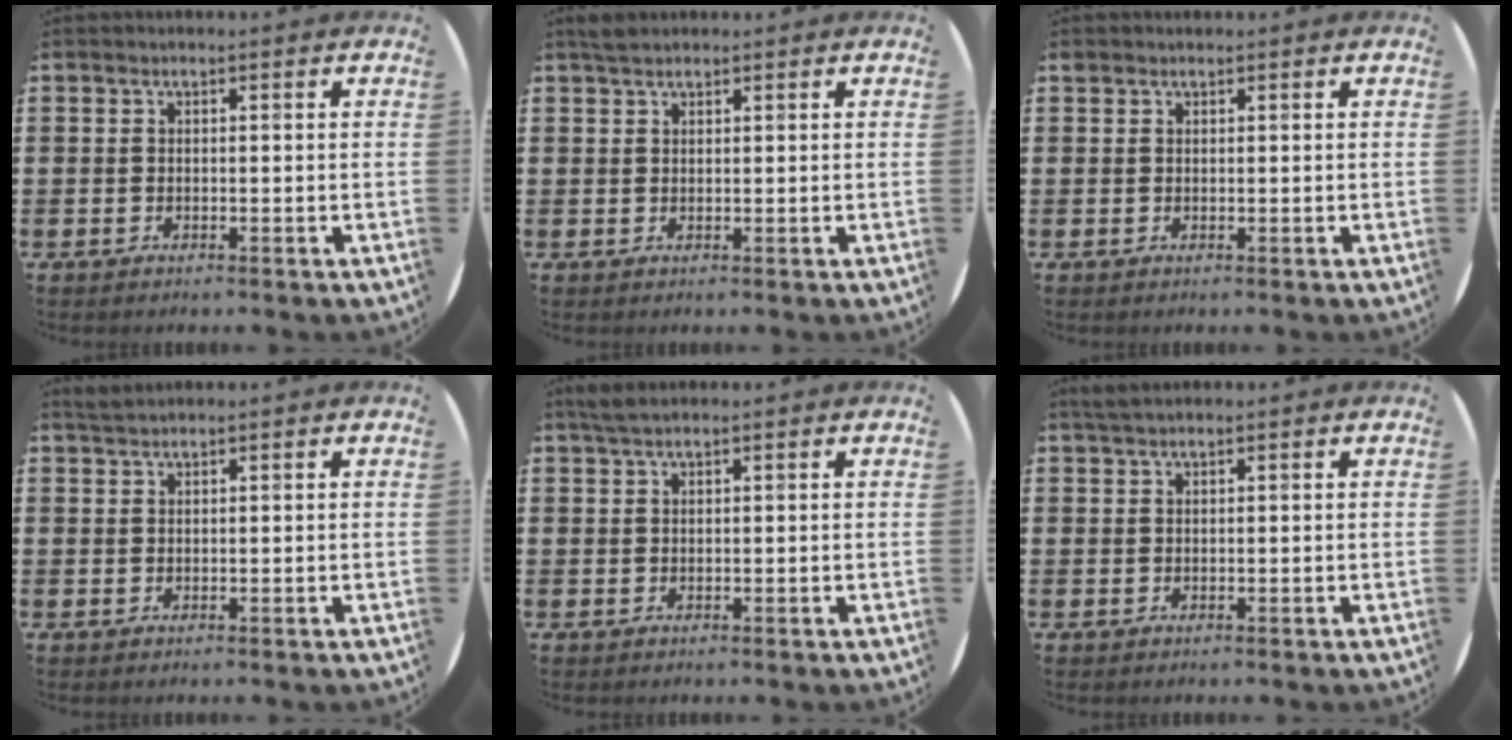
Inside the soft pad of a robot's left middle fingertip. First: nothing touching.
{"total": 1.5, "force": [1.4, 0.4, 0.5], "torque": [-0.011, 0.005, 0.026]}
{"total": 0.5, "force": [0.5, 0.1, -0.1], "torque": [0.003, 0.004, 0.009]}
{"total": 1.2, "force": [1.2, 0.0, 0.3], "torque": [-0.006, 0.002, 0.022]}
{"total": 1.8, "force": [1.4, 0.4, 1.0], "torque": [-0.020, 0.005, 0.026]}
{"total": 1.2, "force": [1.1, 0.1, 0.5], "torque": [-0.010, 0.003, 0.021]}